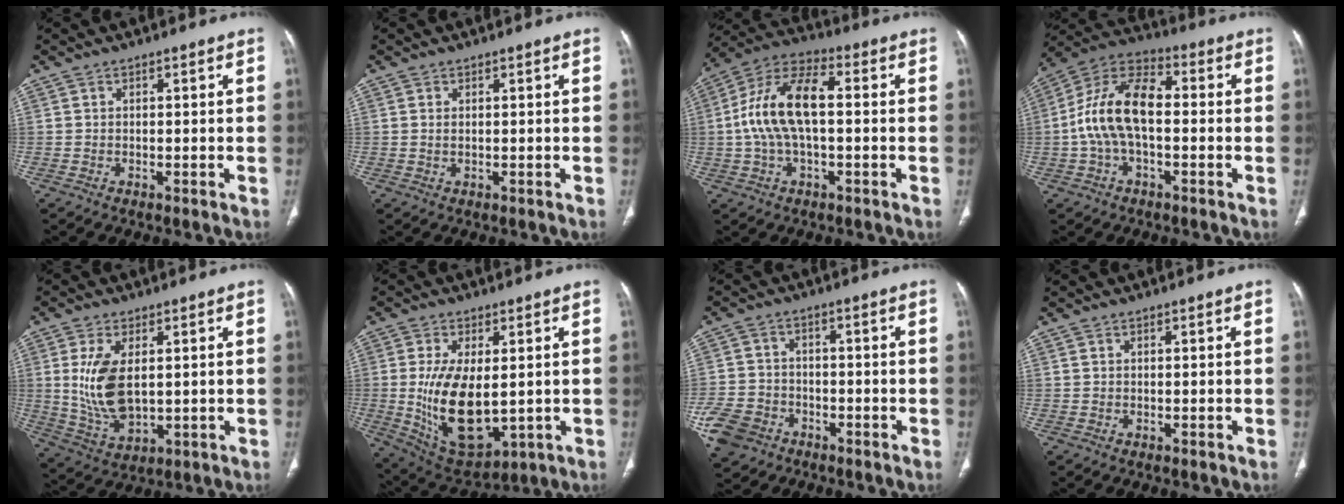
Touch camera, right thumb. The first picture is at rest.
{"total": 0.7, "force": [0.2, 0.3, 0.5], "torque": [-0.015, 0.003, 0.007]}
{"total": 14.1, "force": [0.3, 6.8, 12.4], "torque": [-0.248, 0.039, -0.001]}
{"total": 14.0, "force": [-0.8, 7.5, 11.8], "torque": [-0.228, 0.041, -0.023]}
{"total": 11.1, "force": [1.6, 5.9, 9.2], "torque": [-0.184, -0.015, 0.047]}
{"total": 15.0, "force": [-0.3, 7.6, 13.0], "torque": [-0.230, -0.020, 0.020]}
{"total": 9.1, "force": [-4.6, 7.0, 3.6], "torque": [-0.077, 0.021, -0.082]}
{"total": 0.0}